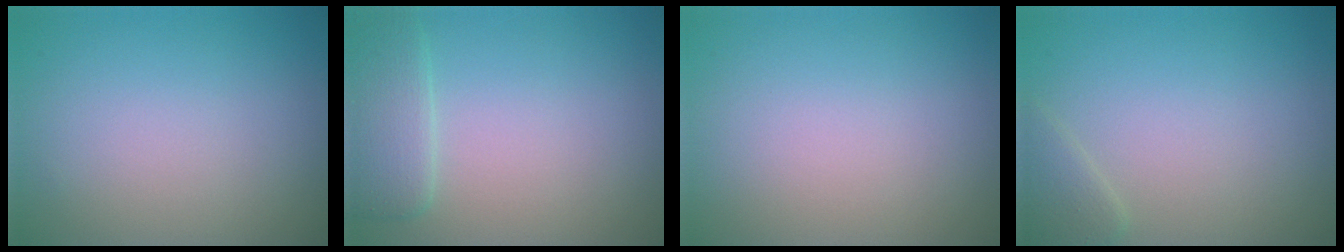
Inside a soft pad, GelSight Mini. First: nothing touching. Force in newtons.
{"total": 2.4, "press": 1.7, "slide": 1.7}
{"total": 0.0}
{"total": 1.4, "press": 1.4, "slide": 0.1}